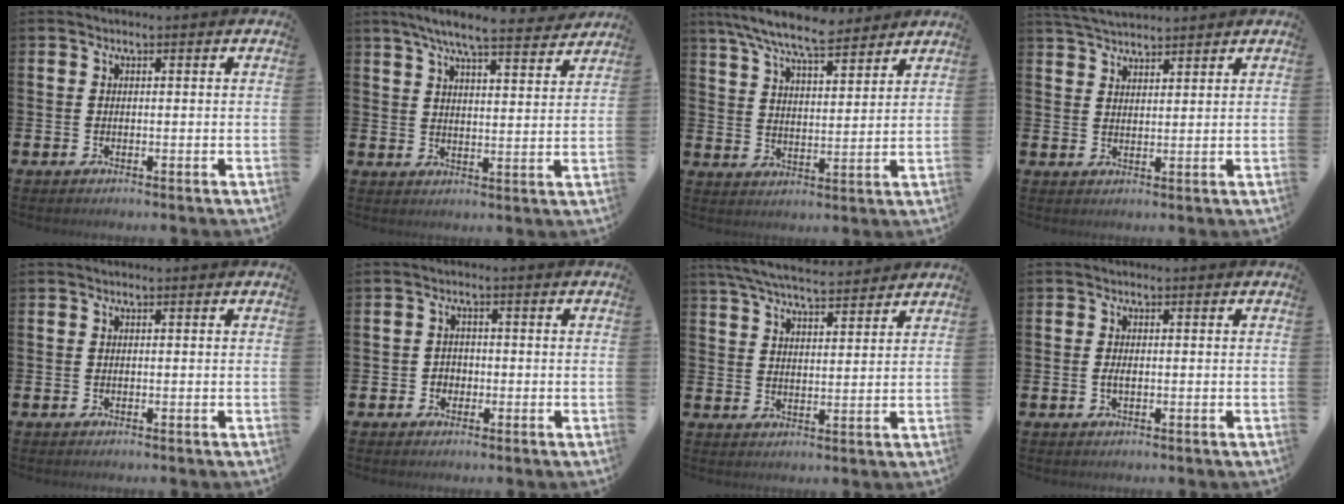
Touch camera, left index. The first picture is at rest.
{"total": 7.3, "force": [6.7, 0.5, 2.8], "torque": [-0.063, -0.034, 0.116]}
{"total": 8.6, "force": [7.9, 1.2, 3.1], "torque": [-0.090, -0.035, 0.145]}
{"total": 4.1, "force": [4.0, 0.6, 0.7], "torque": [-0.031, -0.012, 0.076]}
{"total": 0.0}
{"total": 1.7, "force": [-0.6, 1.6, 0.3], "torque": [-0.004, 0.004, -0.016]}
{"total": 6.5, "force": [6.2, 0.9, 1.9], "torque": [-0.053, -0.029, 0.112]}
{"total": 1.4, "force": [-0.2, 0.6, 1.2], "torque": [-0.018, 0.000, -0.006]}